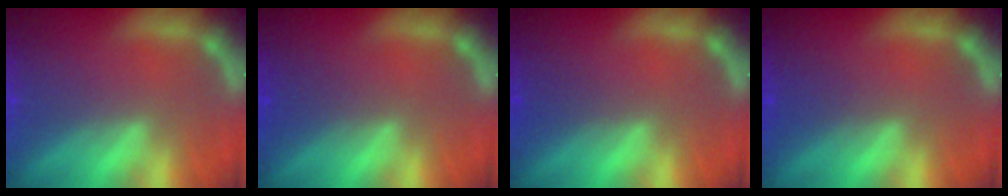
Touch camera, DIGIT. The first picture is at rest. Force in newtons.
{"total": 1.5}
{"total": 1.0}
{"total": 1.5}